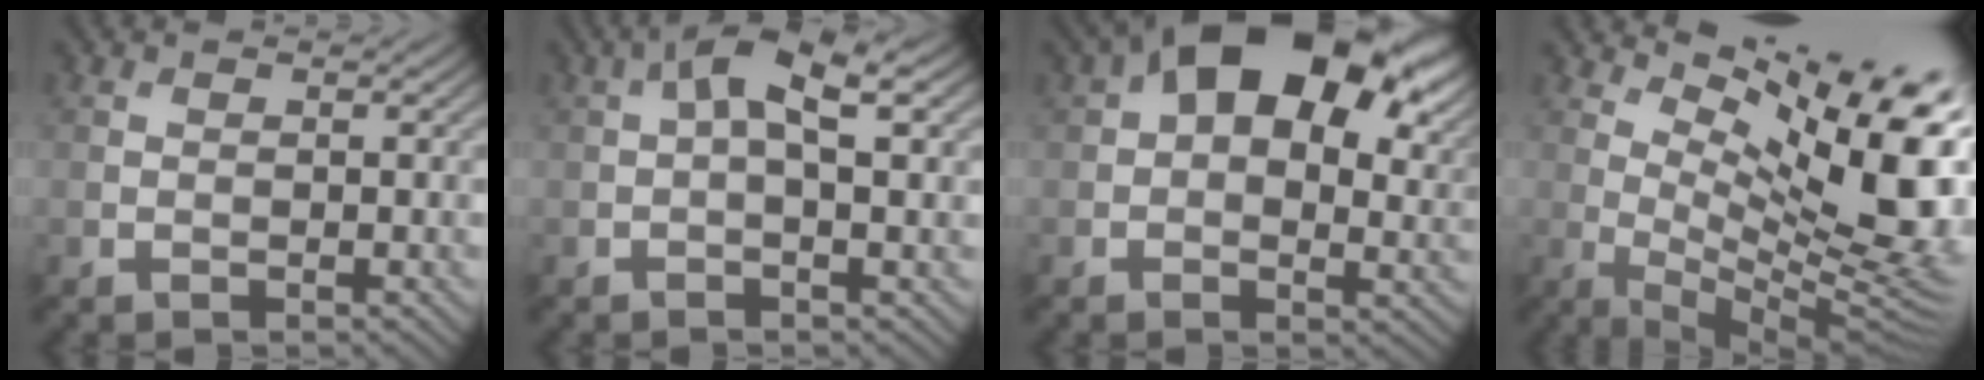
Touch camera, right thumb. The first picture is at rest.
{"total": 5.7, "force": [1.6, 2.0, 5.2], "torque": [-0.098, 0.011, 0.021]}
{"total": 17.8, "force": [6.9, 10.1, 12.9], "torque": [-0.197, 0.026, 0.105]}
{"total": 15.3, "force": [5.9, 5.5, 13.0], "torque": [-0.203, 0.003, 0.102]}